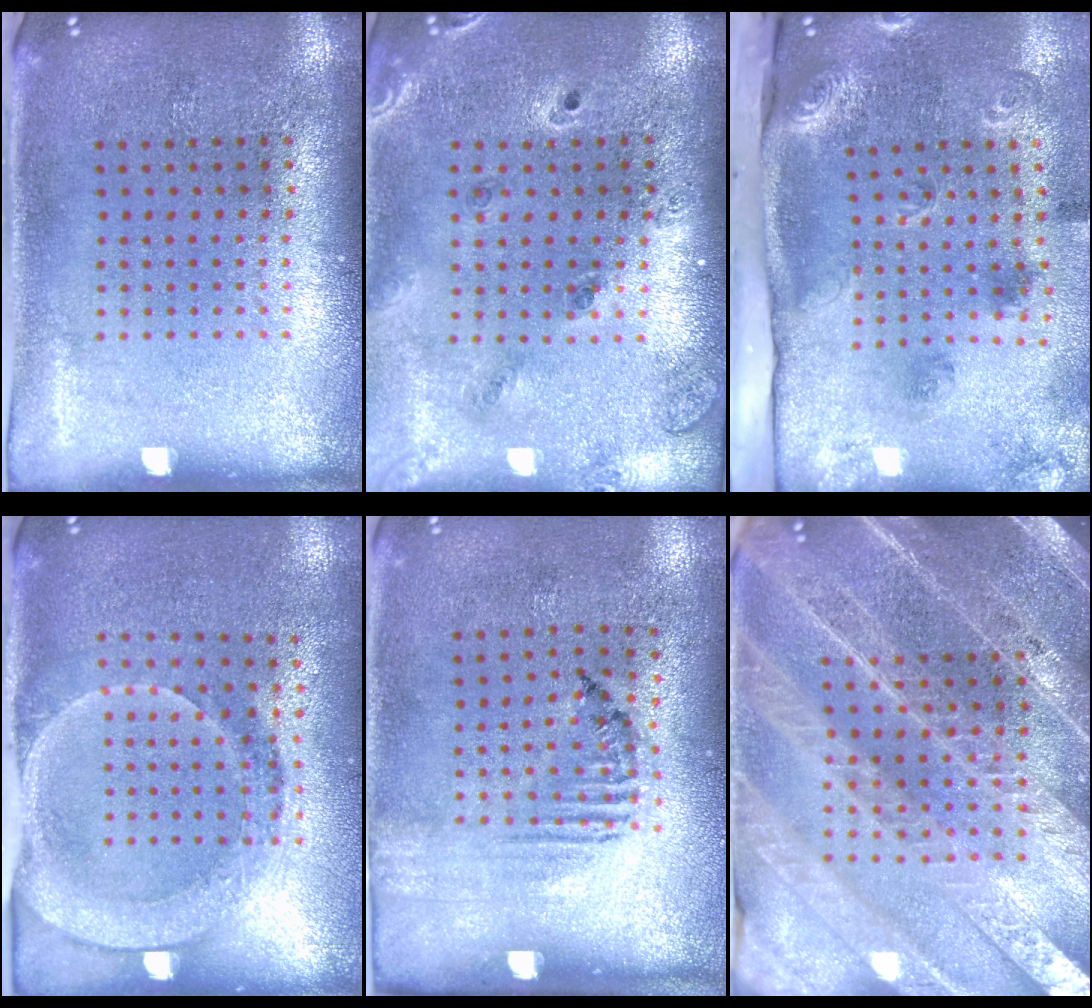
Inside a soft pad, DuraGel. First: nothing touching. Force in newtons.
{"total": 1.3, "press": 1.3, "slide": 0.5}
{"total": 2.7, "press": 1.9, "slide": 1.8}
{"total": 1.7, "press": 1.5, "slide": 0.8}
{"total": 1.6, "press": 1.1, "slide": 1.2}
{"total": 4.3, "press": 3.9, "slide": 1.8}